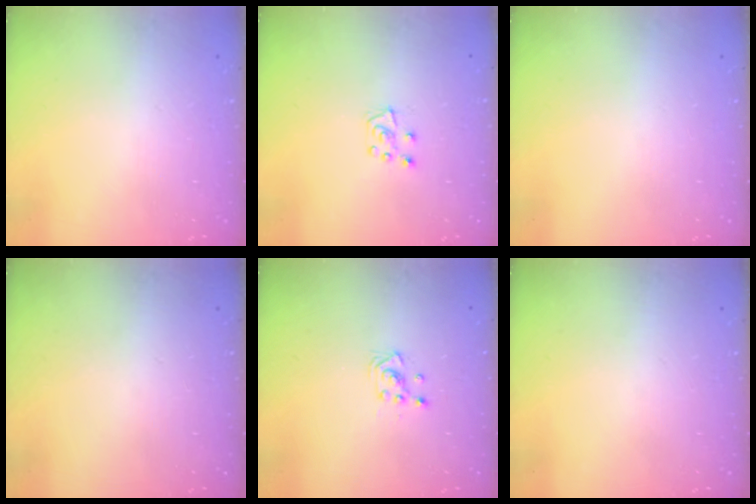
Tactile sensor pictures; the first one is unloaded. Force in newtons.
{"total": 6.4, "press": 6.3, "slide": 0.5}
{"total": 0.0}
{"total": 0.0}
{"total": 3.1, "press": 3.1, "slide": 0.3}
{"total": 0.0}